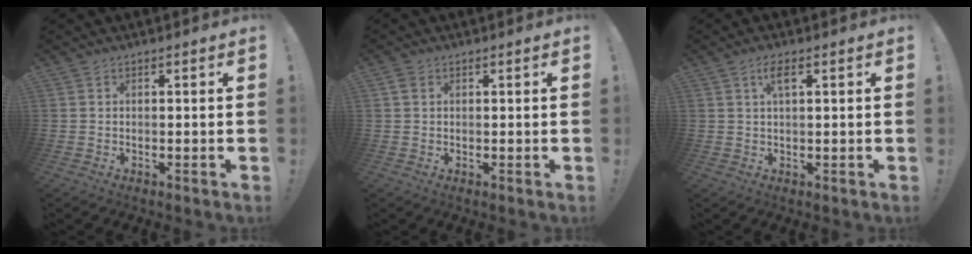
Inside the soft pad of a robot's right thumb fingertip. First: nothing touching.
{"total": 1.6, "force": [0.7, 1.2, 0.9], "torque": [-0.013, 0.002, 0.013]}
{"total": 3.6, "force": [1.5, 0.9, 3.1], "torque": [-0.058, 0.003, 0.023]}